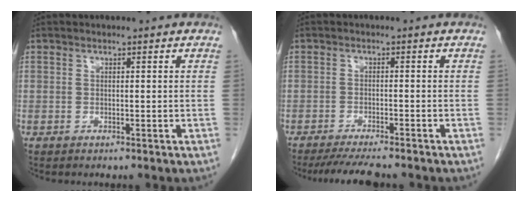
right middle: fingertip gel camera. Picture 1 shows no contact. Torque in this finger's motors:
{"motor_torque": [0.04, -0.03, 0.01, 0.03]}